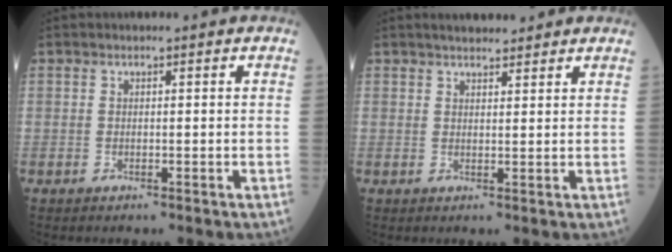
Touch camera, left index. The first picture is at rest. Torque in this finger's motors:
{"motor_torque": [-0.50, -0.51, -0.66, -0.03]}